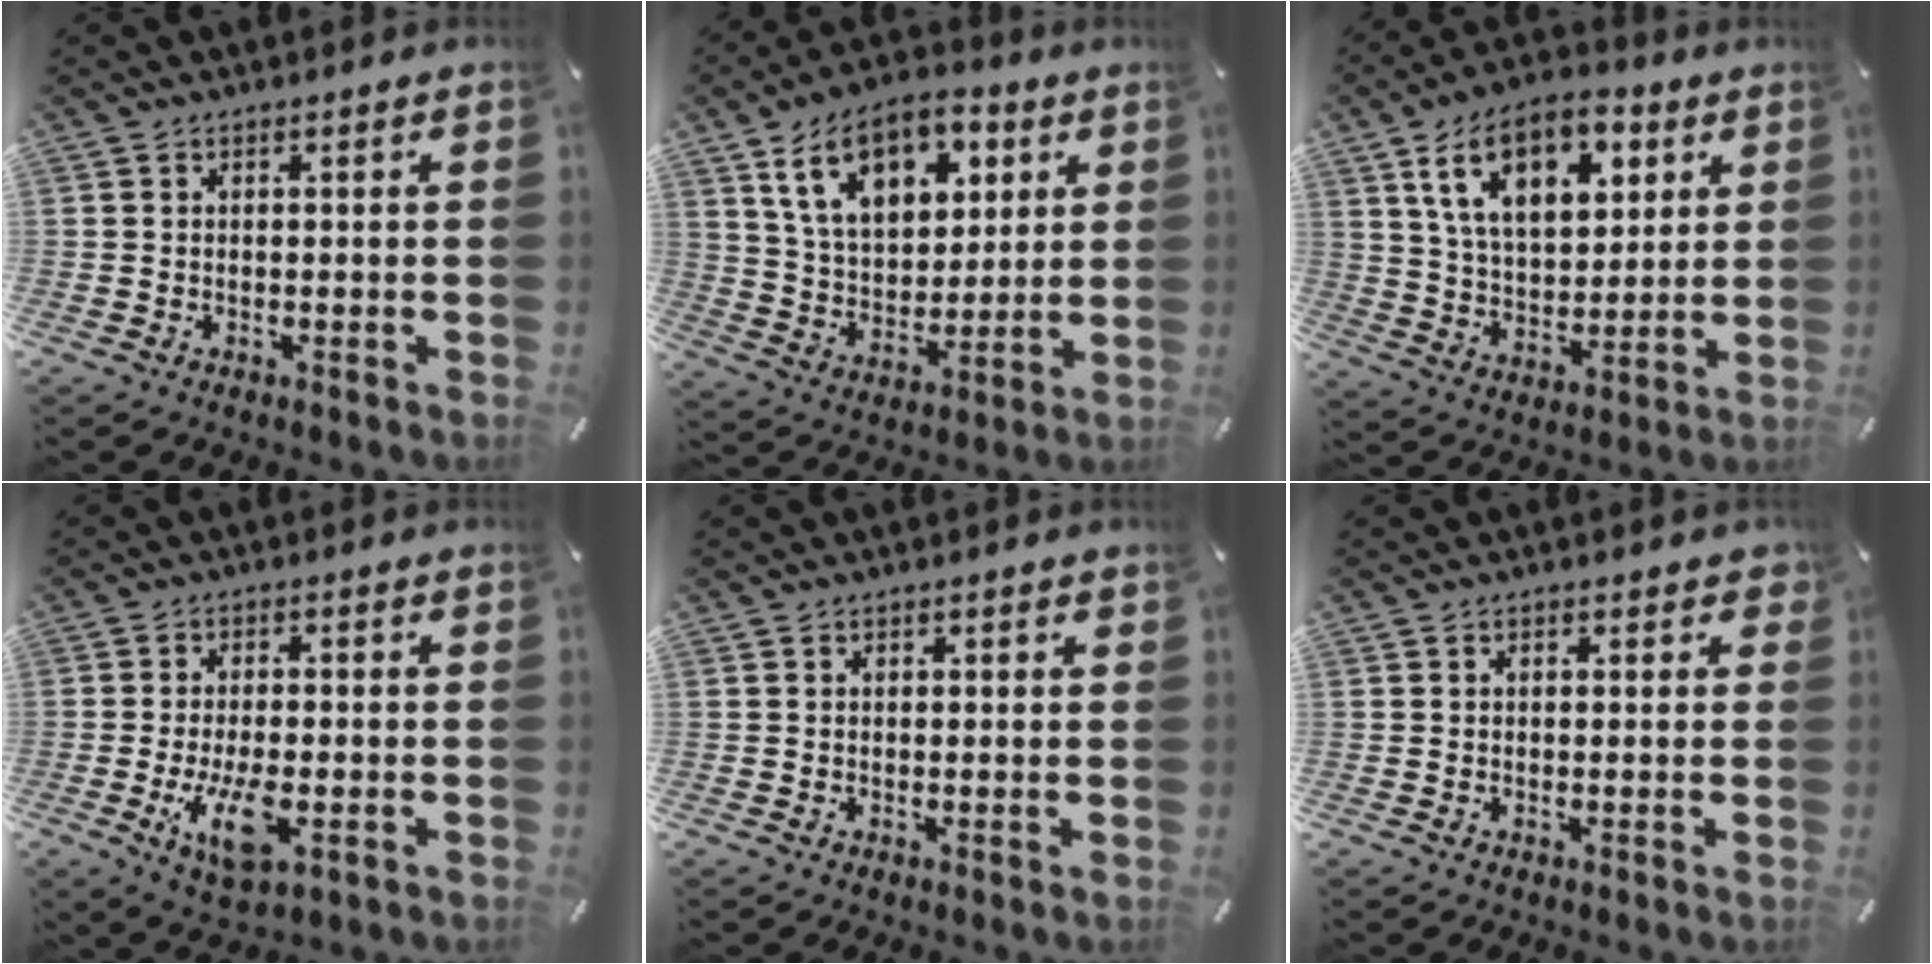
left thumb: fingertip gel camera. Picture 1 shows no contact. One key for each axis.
{"total": 15.2, "fx": 7.9, "fy": 9.7, "fz": 8.7, "tx": -0.149, "ty": -0.021, "tz": 0.145}
{"total": 15.9, "fx": 7.9, "fy": 9.2, "fz": 10.2, "tx": -0.179, "ty": -0.011, "tz": 0.143}
{"total": 9.0, "fx": -2.5, "fy": 3.6, "fz": 7.8, "tx": -0.162, "ty": -0.013, "tz": -0.044}
{"total": 0.5, "fx": 0.3, "fy": 0.4, "fz": 0.2, "tx": 0.005, "ty": -0.002, "tz": 0.005}
{"total": 1.5, "fx": 0.5, "fy": 1.1, "fz": 0.9, "tx": -0.002, "ty": 0.000, "tz": 0.004}